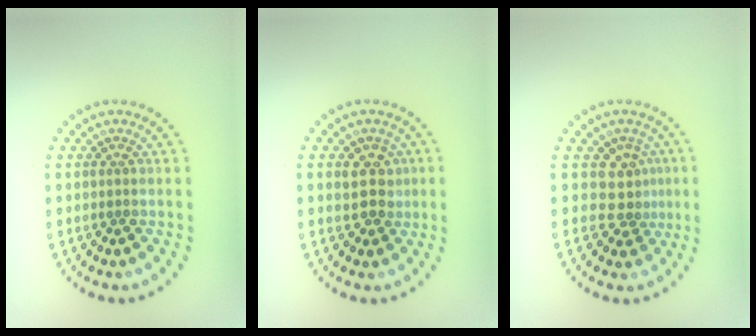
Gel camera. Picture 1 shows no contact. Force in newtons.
{"total": 2.8, "press": 2.6, "slide": 0.9}
{"total": 2.5, "press": 1.7, "slide": 1.9}